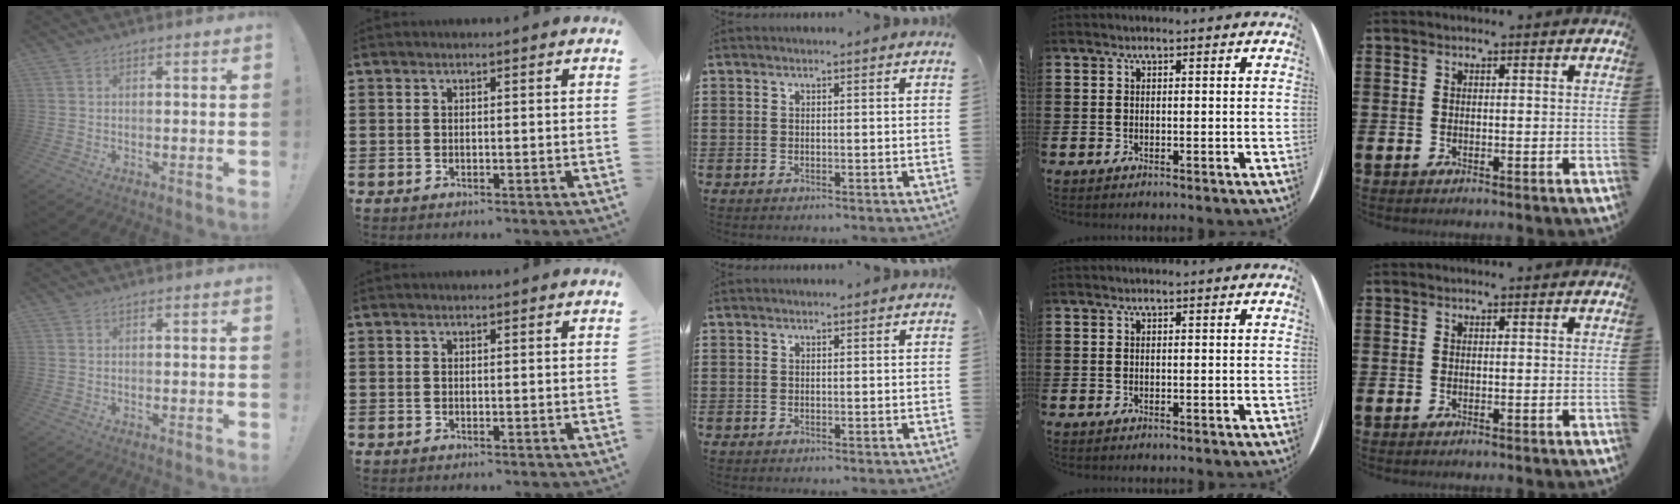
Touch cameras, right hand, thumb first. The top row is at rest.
{}